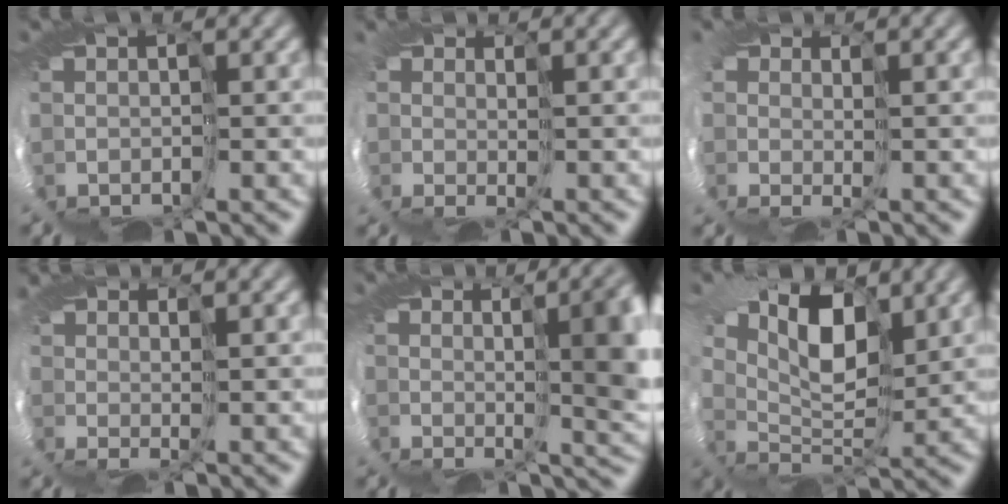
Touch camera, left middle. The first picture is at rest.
{"total": 1.3, "force": [0.5, 0.8, 0.9], "torque": [-0.020, 0.004, 0.007]}
{"total": 3.3, "force": [0.4, 2.4, 2.2], "torque": [-0.032, 0.001, 0.002]}
{"total": 1.7, "force": [1.5, -0.7, 0.5], "torque": [-0.008, 0.003, 0.025]}
{"total": 8.4, "force": [1.3, 3.0, 7.8], "torque": [-0.109, -0.006, 0.029]}
{"total": 6.8, "force": [4.3, 3.2, 4.1], "torque": [-0.084, 0.017, 0.060]}